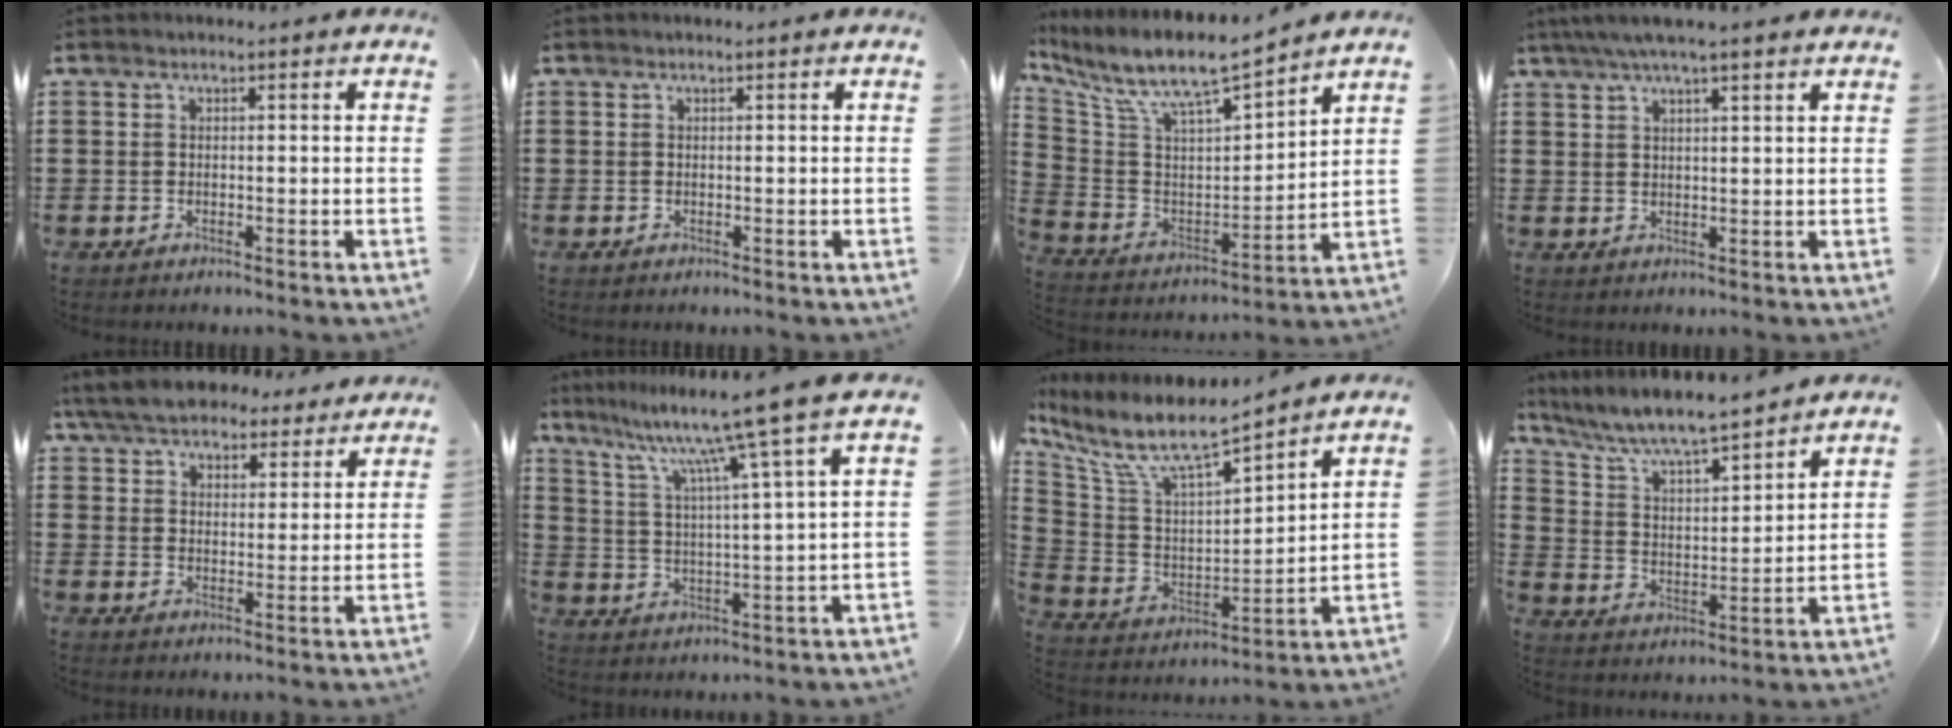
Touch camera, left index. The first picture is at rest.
{"total": 0.0}
{"total": 8.6, "force": [7.1, 1.7, 4.6], "torque": [-0.122, -0.052, 0.116]}
{"total": 4.2, "force": [3.2, 0.2, 2.7], "torque": [-0.060, -0.003, 0.056]}
{"total": 6.9, "force": [6.4, 1.8, 2.0], "torque": [-0.065, -0.015, 0.118]}
{"total": 10.6, "force": [8.0, -1.6, 6.7], "torque": [-0.160, -0.043, 0.122]}
{"total": 9.2, "force": [7.1, 2.0, 5.5], "torque": [-0.137, -0.048, 0.118]}
{"total": 6.8, "force": [6.3, 0.4, 2.7], "torque": [-0.079, -0.042, 0.103]}